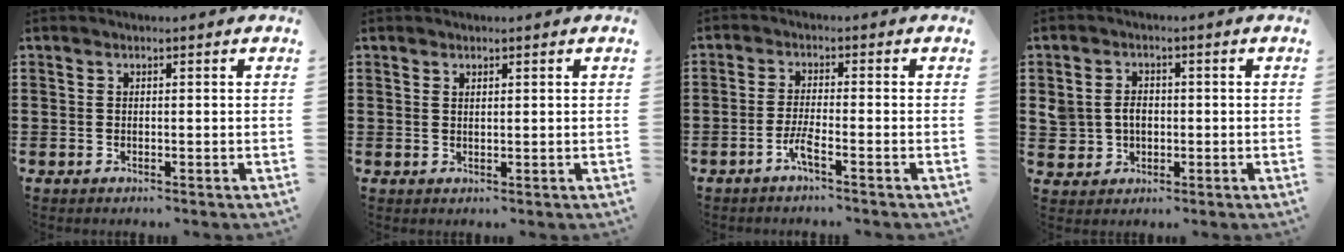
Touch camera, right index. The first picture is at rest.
{"total": 0.6, "force": [0.5, 0.2, 0.2], "torque": [-0.005, 0.002, 0.009]}
{"total": 3.3, "force": [-1.9, 0.0, 2.6], "torque": [-0.059, -0.005, -0.040]}
{"total": 3.6, "force": [0.0, 3.1, 1.8], "torque": [-0.052, 0.008, -0.005]}